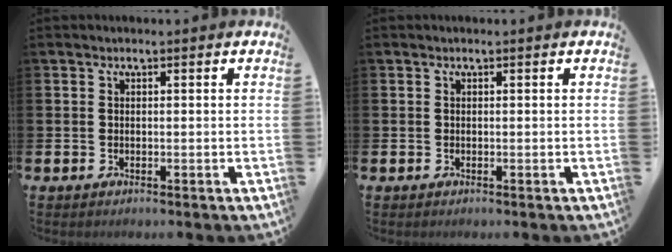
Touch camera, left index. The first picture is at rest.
{"total": 0.0}